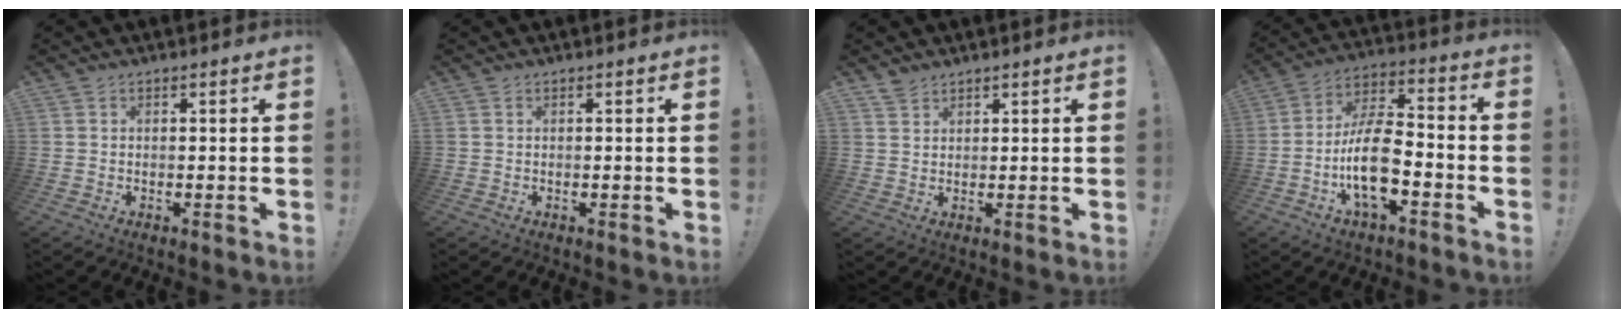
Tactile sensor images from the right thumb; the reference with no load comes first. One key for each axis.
{"total": 0.0}
{"total": 2.5, "fx": 2.2, "fy": 1.0, "fz": 0.5, "tx": 0.003, "ty": -0.016, "tz": 0.040}
{"total": 15.2, "fx": -5.4, "fy": 6.9, "fz": 12.5, "tx": -0.254, "ty": 0.024, "tz": -0.092}